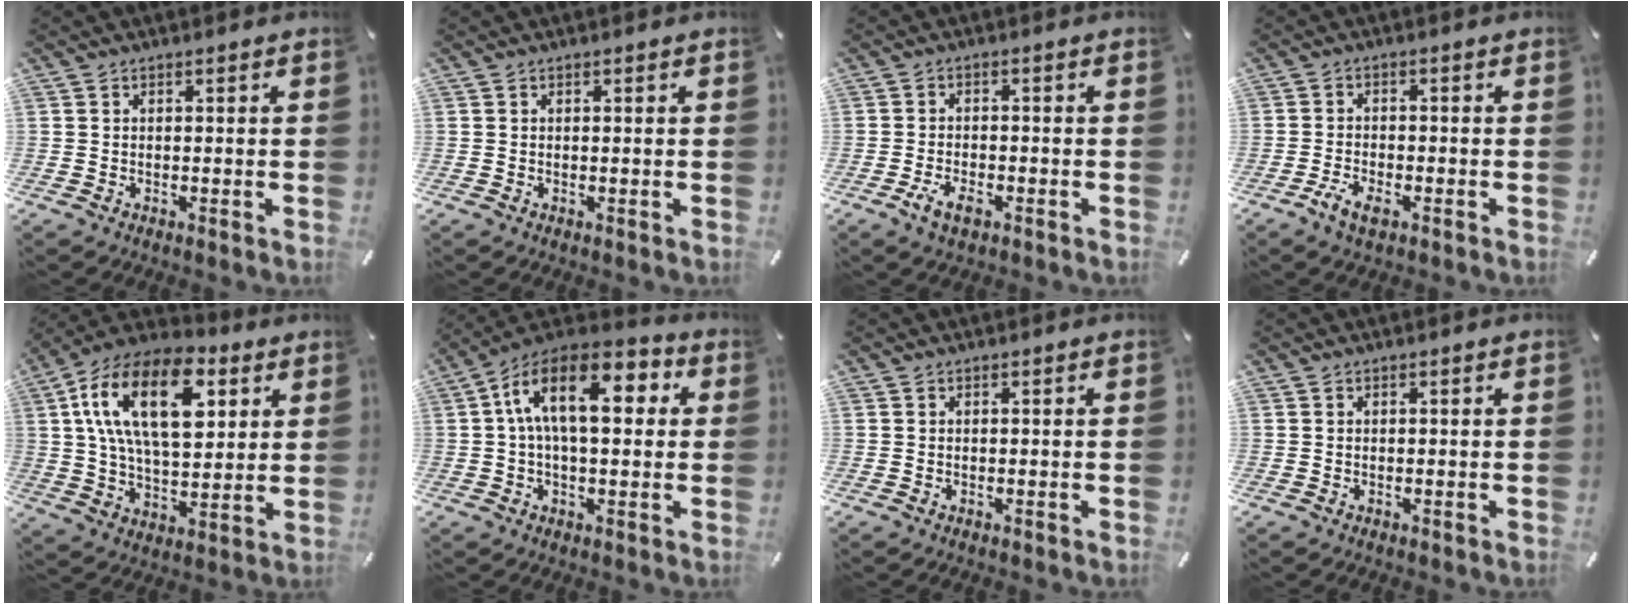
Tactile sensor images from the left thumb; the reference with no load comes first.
{"total": 0.0}
{"total": 4.0, "force": [-2.2, 2.0, 2.7], "torque": [-0.063, 0.005, -0.043]}
{"total": 3.7, "force": [-2.3, 1.7, 2.4], "torque": [-0.050, 0.009, -0.044]}
{"total": 21.2, "force": [7.9, 11.6, 15.9], "torque": [-0.312, -0.009, 0.127]}
{"total": 15.2, "force": [3.4, 8.0, 12.4], "torque": [-0.218, -0.002, 0.056]}
{"total": 0.0}
{"total": 0.0}